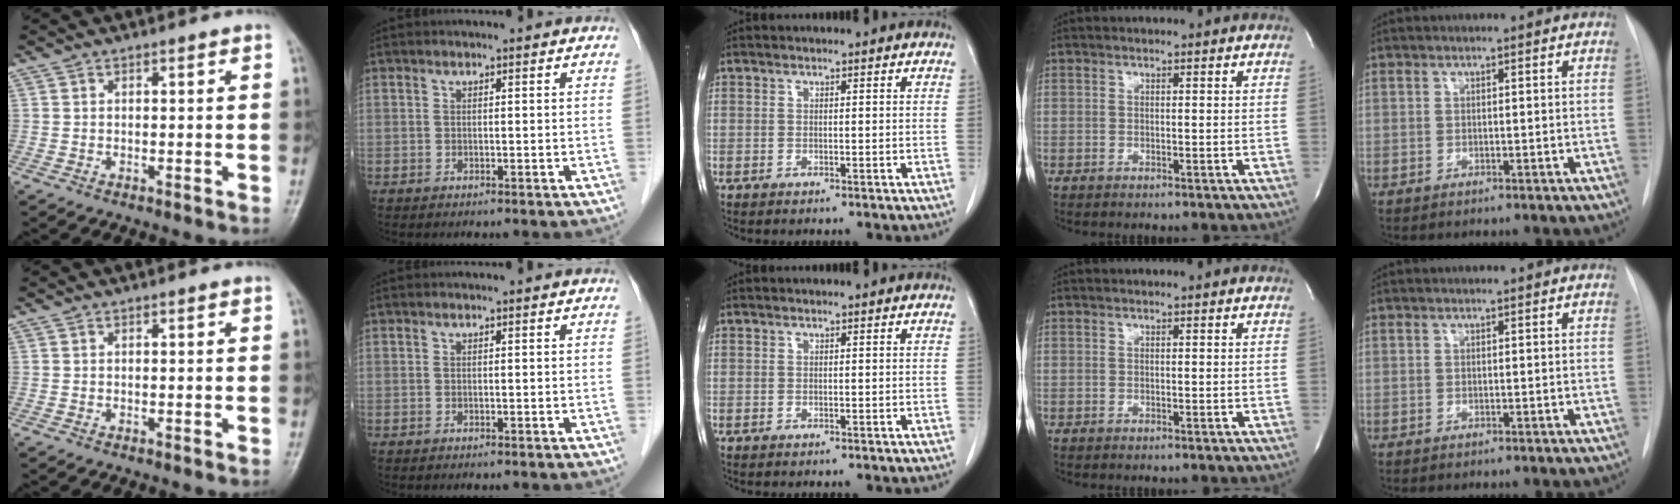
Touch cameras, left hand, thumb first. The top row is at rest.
{}